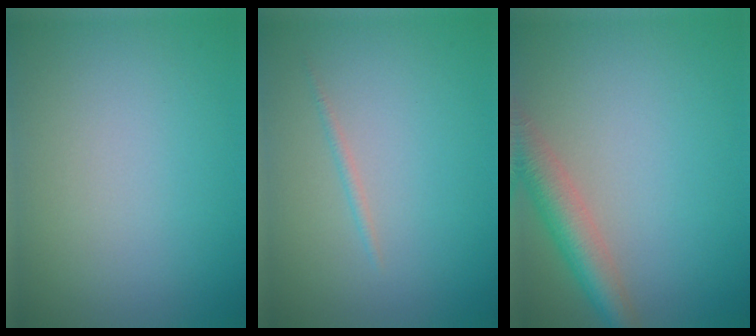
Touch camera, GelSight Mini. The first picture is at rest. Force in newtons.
{"total": 0.6, "press": 0.6, "slide": 0.0}
{"total": 4.5, "press": 4.4, "slide": 0.3}